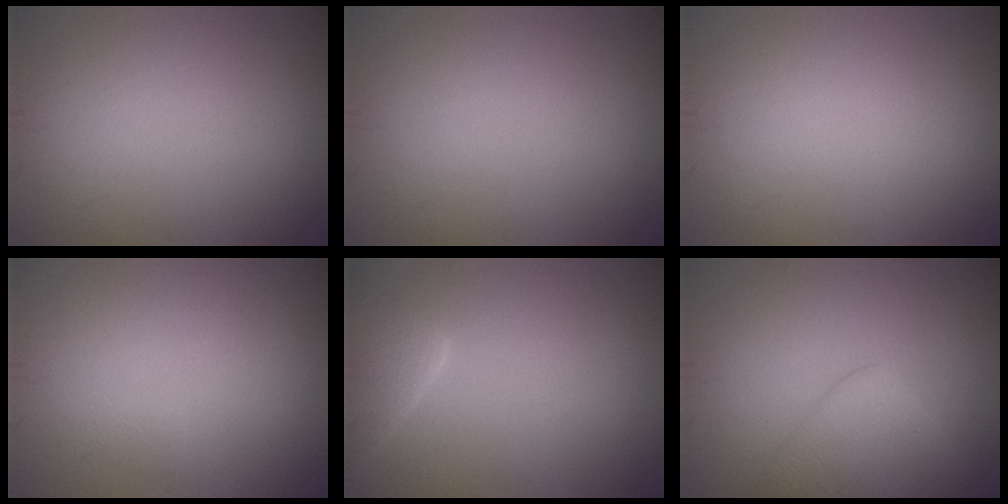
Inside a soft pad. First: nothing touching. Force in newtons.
{"total": 0.0}
{"total": 0.0}
{"total": 0.6, "press": 0.5, "slide": 0.1}
{"total": 4.2, "press": 4.1, "slide": 0.3}
{"total": 4.5, "press": 4.5, "slide": 0.1}